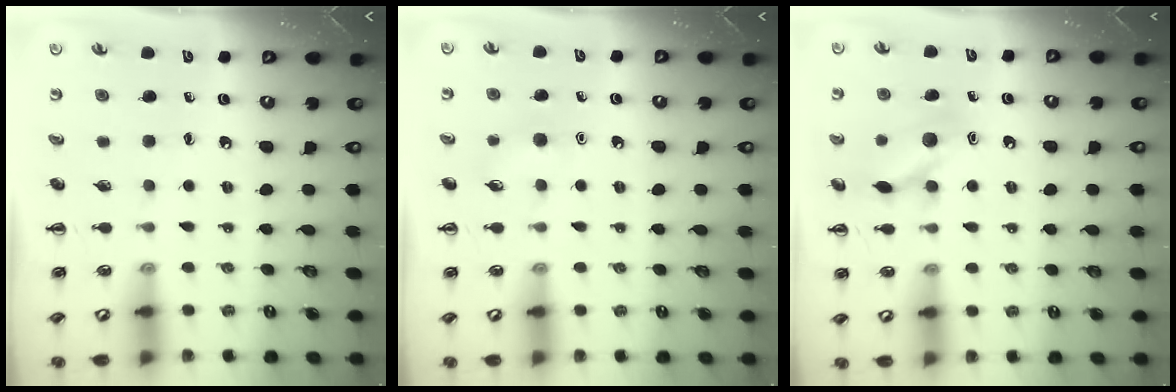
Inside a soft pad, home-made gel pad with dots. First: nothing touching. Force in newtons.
{"total": 4.4, "press": 4.2, "slide": 1.1}
{"total": 12.0, "press": 12.0, "slide": 0.7}